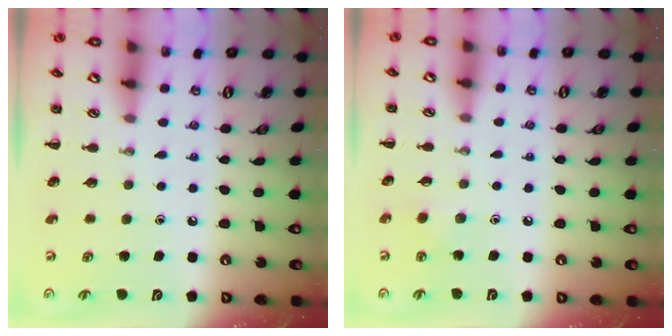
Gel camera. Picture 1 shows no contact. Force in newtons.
{"total": 2.0, "press": 1.9, "slide": 0.7}